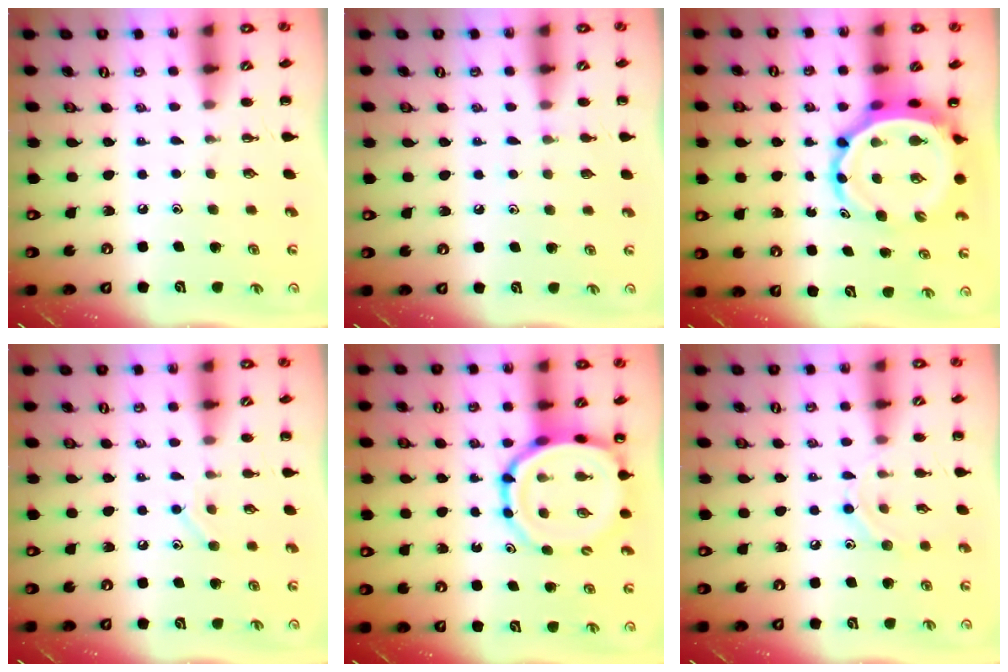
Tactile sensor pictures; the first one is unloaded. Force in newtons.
{"total": 4.0, "press": 3.8, "slide": 1.2}
{"total": 8.8, "press": 8.2, "slide": 3.0}
{"total": 7.0, "press": 6.9, "slide": 1.3}
{"total": 11.8, "press": 11.4, "slide": 3.0}
{"total": 7.0, "press": 6.9, "slide": 1.2}